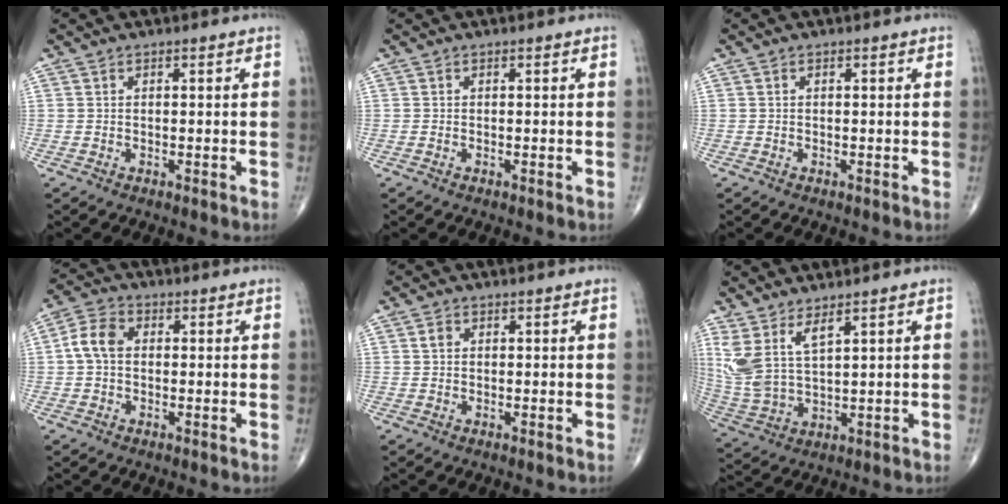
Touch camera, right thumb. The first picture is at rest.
{"total": 0.0}
{"total": 0.0}
{"total": 5.9, "force": [0.3, 4.3, 4.1], "torque": [-0.079, 0.018, -0.003]}
{"total": 1.5, "force": [0.3, 1.2, 0.8], "torque": [-0.013, 0.004, 0.005]}
{"total": 8.8, "force": [4.8, 3.0, 6.7], "torque": [-0.155, -0.028, 0.112]}